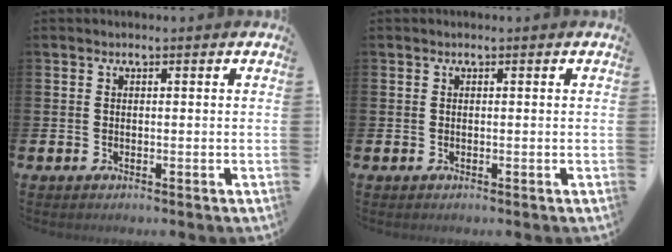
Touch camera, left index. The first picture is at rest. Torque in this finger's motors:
{"motor_torque": [-0.01, 0.00, -0.03, 0.02]}